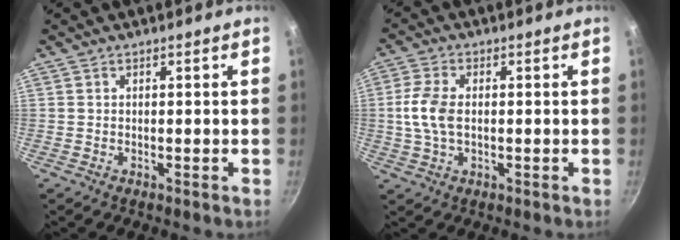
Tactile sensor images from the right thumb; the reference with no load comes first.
{"total": 6.9, "force": [0.1, 4.1, 5.6], "torque": [-0.119, 0.009, 0.000]}